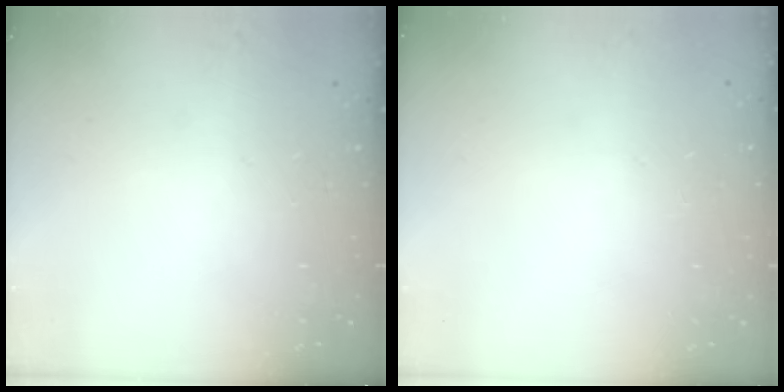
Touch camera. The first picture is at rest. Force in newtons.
{"total": 0.0}